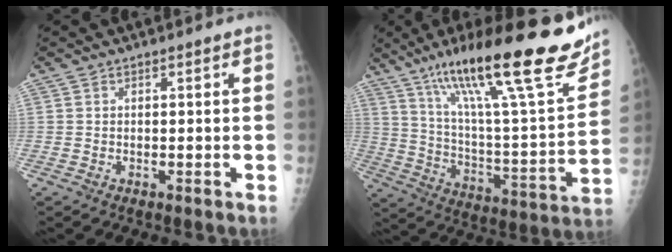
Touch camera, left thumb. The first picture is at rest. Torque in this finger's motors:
{"motor_torque": [0.75, 0.43, 1.34, -1.43, 0.38]}